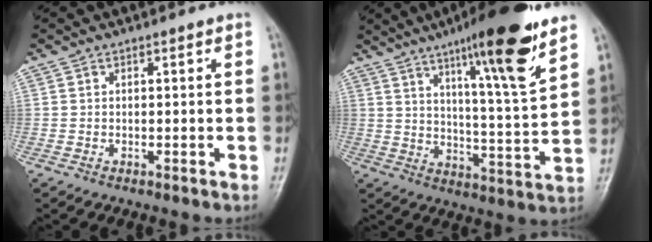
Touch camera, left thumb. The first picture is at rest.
{"total": 18.1, "force": [11.2, 2.1, 14.1], "torque": [-0.198, -0.061, 0.173]}